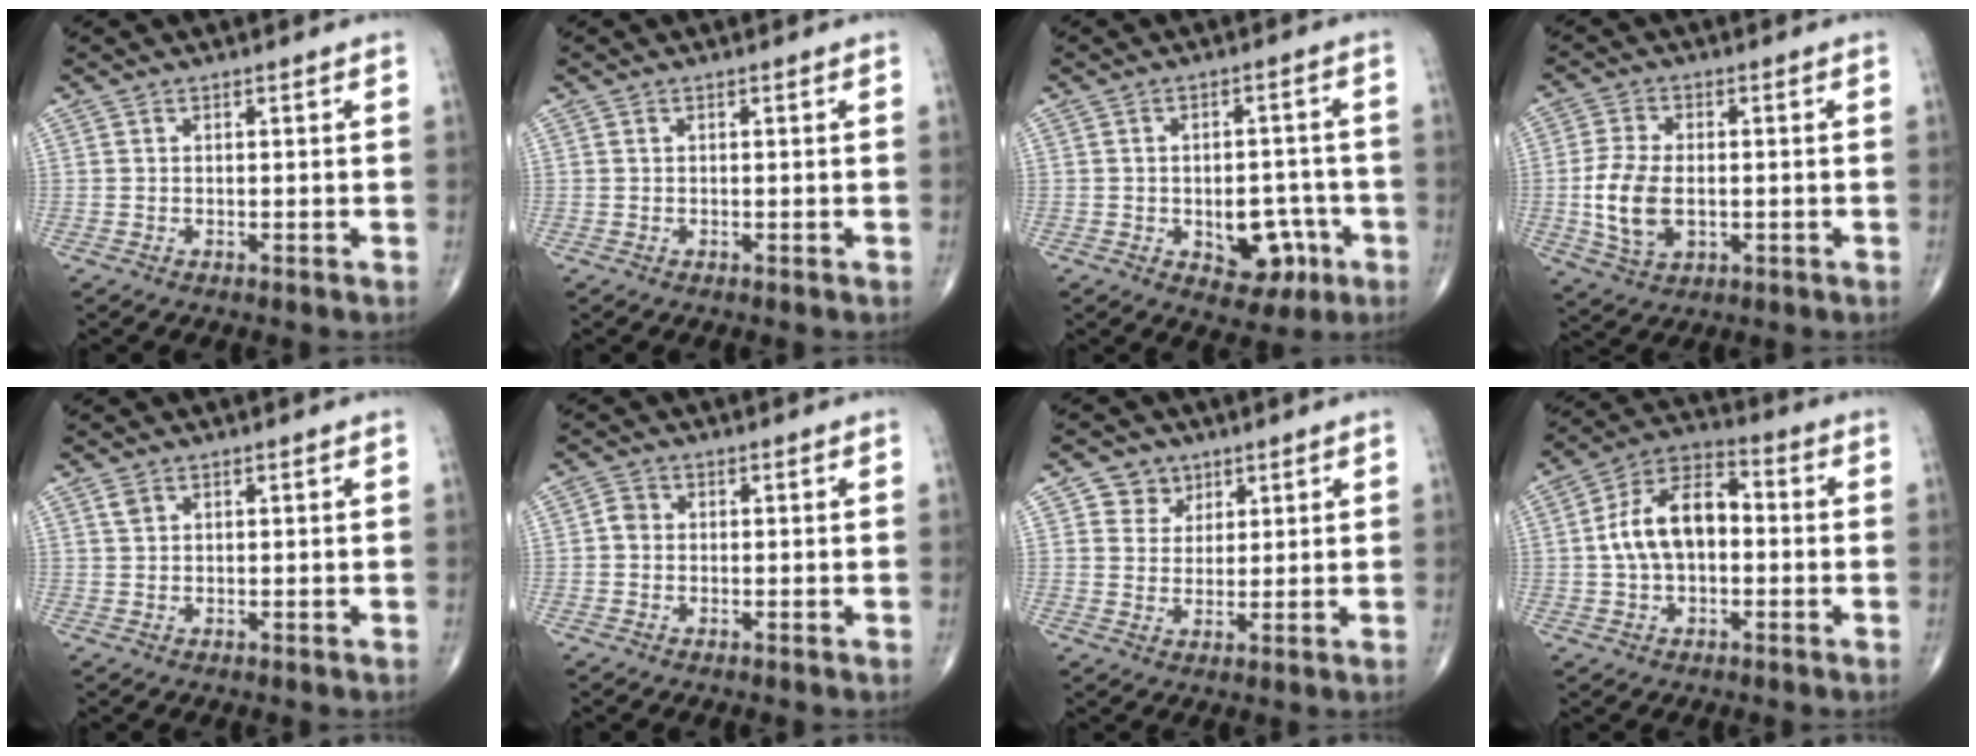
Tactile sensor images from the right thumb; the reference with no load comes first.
{"total": 0.0}
{"total": 8.9, "force": [-3.0, 5.7, 6.2], "torque": [-0.042, 0.024, -0.029]}
{"total": 9.6, "force": [-1.0, 5.6, 7.7], "torque": [-0.150, -0.002, -0.016]}
{"total": 1.4, "force": [0.8, 0.8, 0.7], "torque": [-0.009, 0.003, 0.017]}
{"total": 1.7, "force": [-0.1, 1.5, 0.8], "torque": [-0.004, 0.004, -0.005]}
{"total": 4.8, "force": [2.5, 4.1, 0.6], "torque": [0.013, -0.011, 0.042]}
{"total": 12.4, "force": [0.0, 7.5, 9.9], "torque": [-0.165, 0.036, -0.011]}